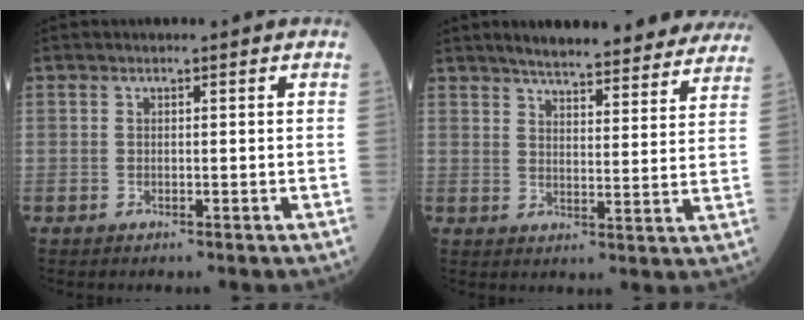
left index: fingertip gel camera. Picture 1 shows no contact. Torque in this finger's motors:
{"motor_torque": [0.68, -1.23, 0.32, 0.13]}